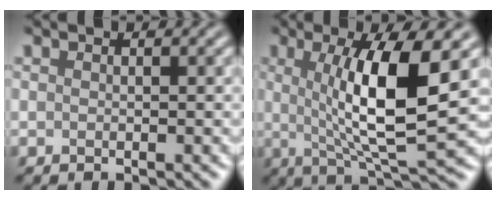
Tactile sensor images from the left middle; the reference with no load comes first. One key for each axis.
{"total": 9.1, "fx": 1.3, "fy": 2.0, "fz": 8.7, "tx": -0.129, "ty": -0.011, "tz": 0.026}